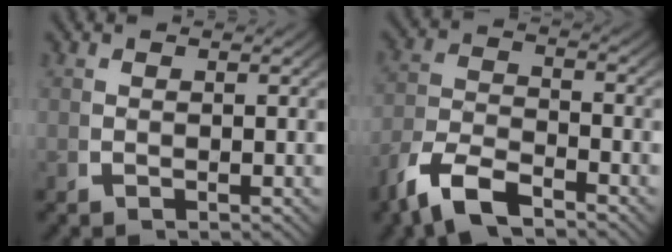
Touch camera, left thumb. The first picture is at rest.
{"total": 5.9, "force": [-3.6, 3.2, 3.4], "torque": [-0.073, -0.013, -0.064]}